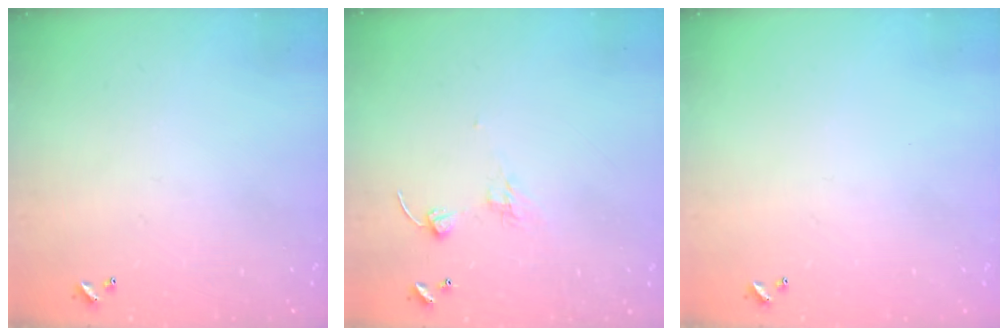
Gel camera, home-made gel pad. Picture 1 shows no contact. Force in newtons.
{"total": 1.7, "press": 1.5, "slide": 0.7}
{"total": 0.0}